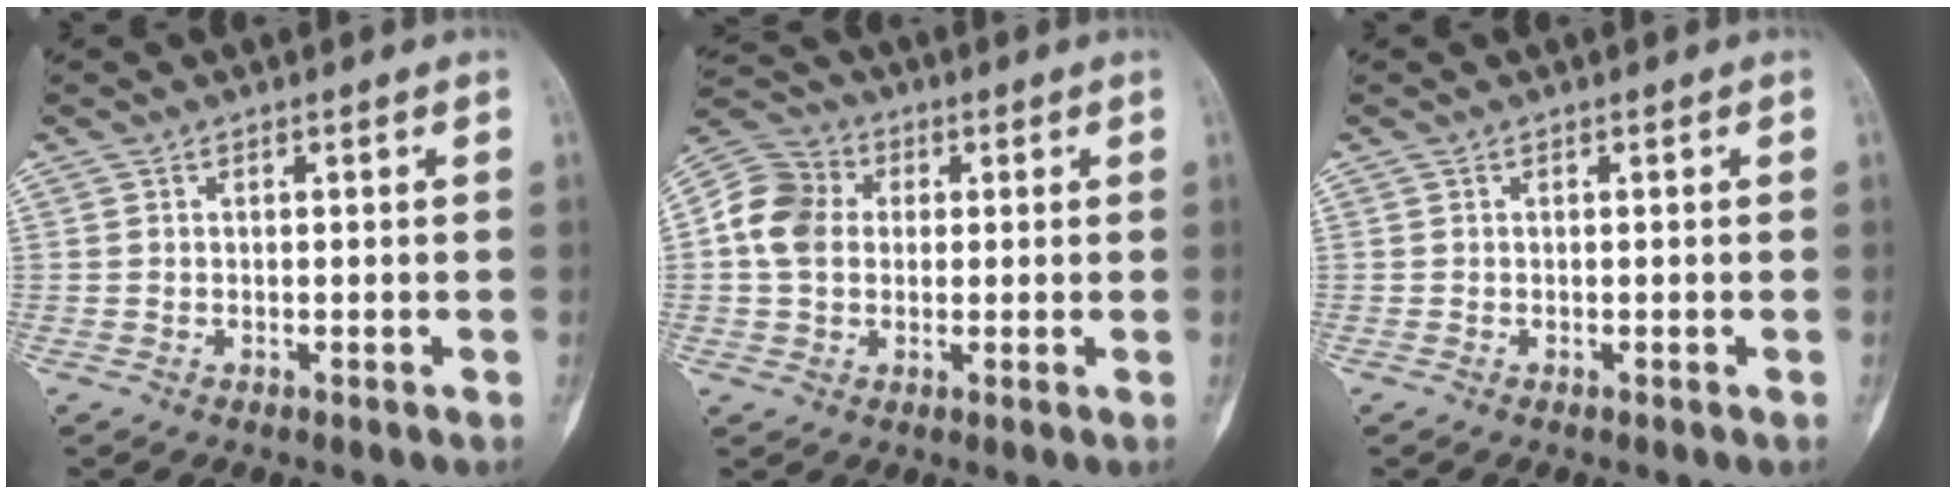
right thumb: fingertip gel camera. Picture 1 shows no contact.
{"total": 9.9, "force": [0.7, 8.1, 5.7], "torque": [-0.101, 0.022, 0.001]}
{"total": 0.0}